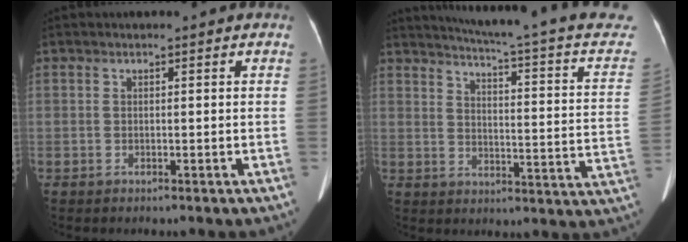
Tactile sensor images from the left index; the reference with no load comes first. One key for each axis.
{"total": 21.0, "fx": 18.0, "fy": 0.7, "fz": 10.8, "tx": -0.154, "ty": -0.062, "tz": 0.203}